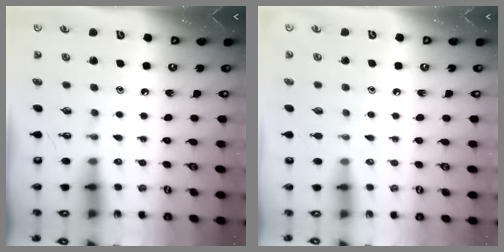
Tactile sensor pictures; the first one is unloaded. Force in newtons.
{"total": 3.0, "press": 2.9, "slide": 0.4}